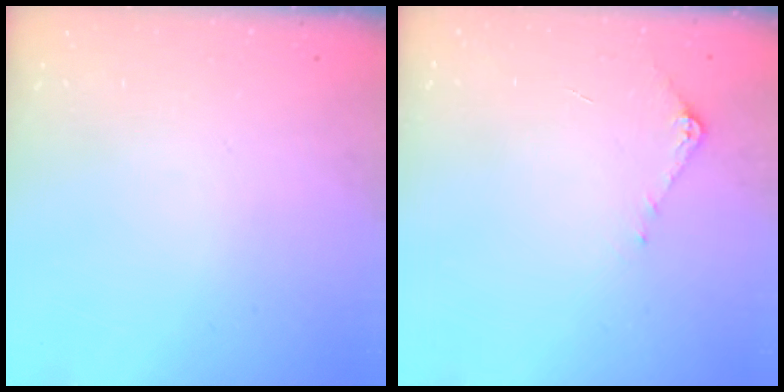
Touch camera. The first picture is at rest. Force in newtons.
{"total": 5.1, "press": 5.0, "slide": 0.7}